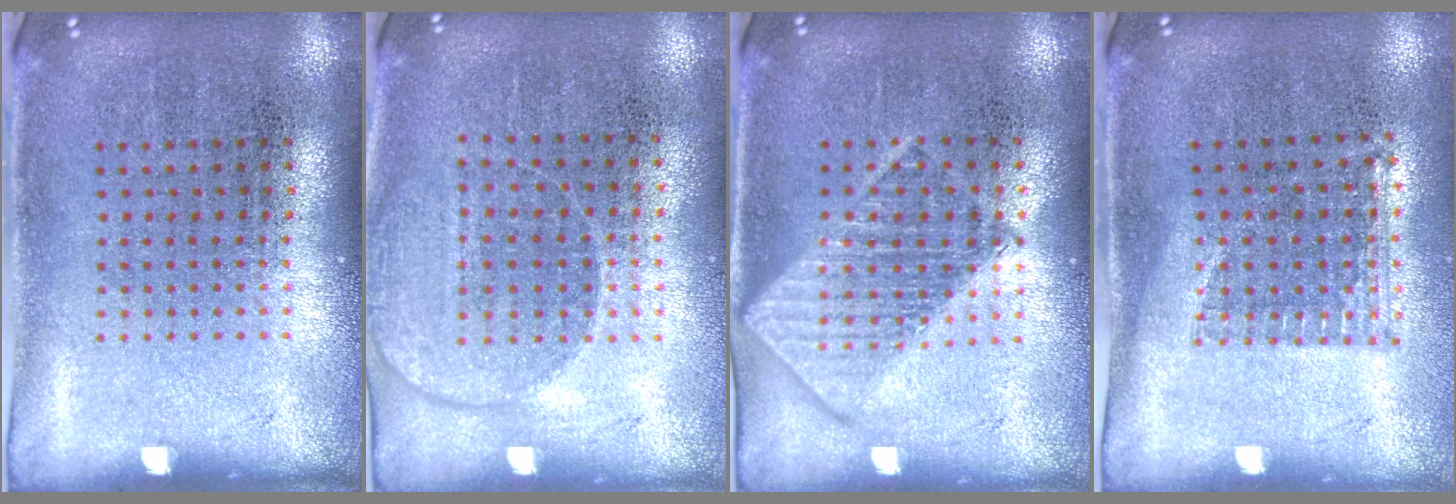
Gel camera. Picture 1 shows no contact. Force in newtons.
{"total": 1.4, "press": 1.3, "slide": 0.5}
{"total": 1.6, "press": 1.6, "slide": 0.2}
{"total": 1.0, "press": 0.8, "slide": 0.6}